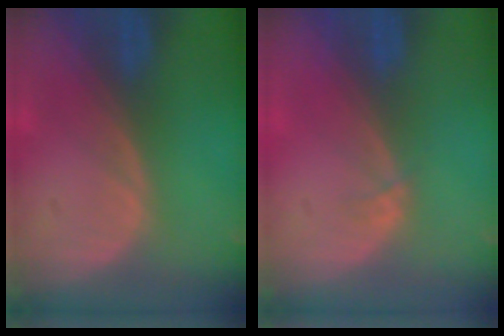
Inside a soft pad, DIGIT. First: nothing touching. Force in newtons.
{"total": 1.2, "press": 0.9, "slide": 0.7}